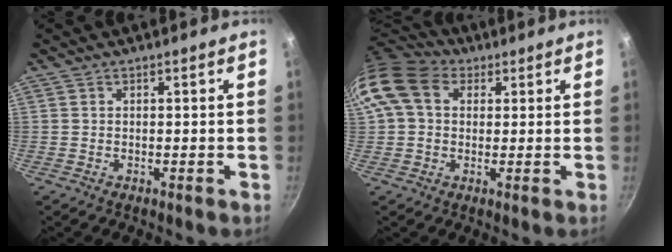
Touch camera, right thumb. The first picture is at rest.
{"total": 13.6, "force": [3.7, 10.4, 8.0], "torque": [-0.153, 0.023, 0.052]}